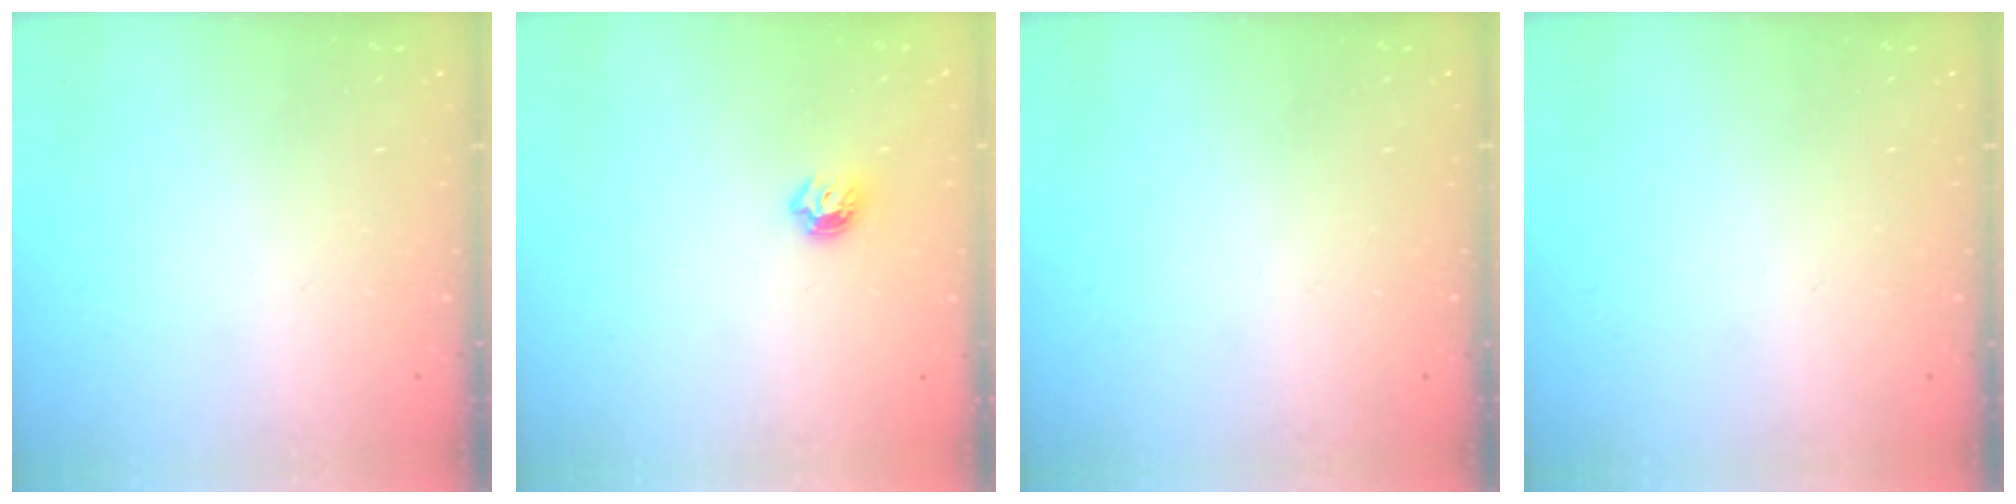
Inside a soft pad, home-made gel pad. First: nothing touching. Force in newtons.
{"total": 5.2, "press": 5.1, "slide": 0.8}
{"total": 0.0}
{"total": 0.0}